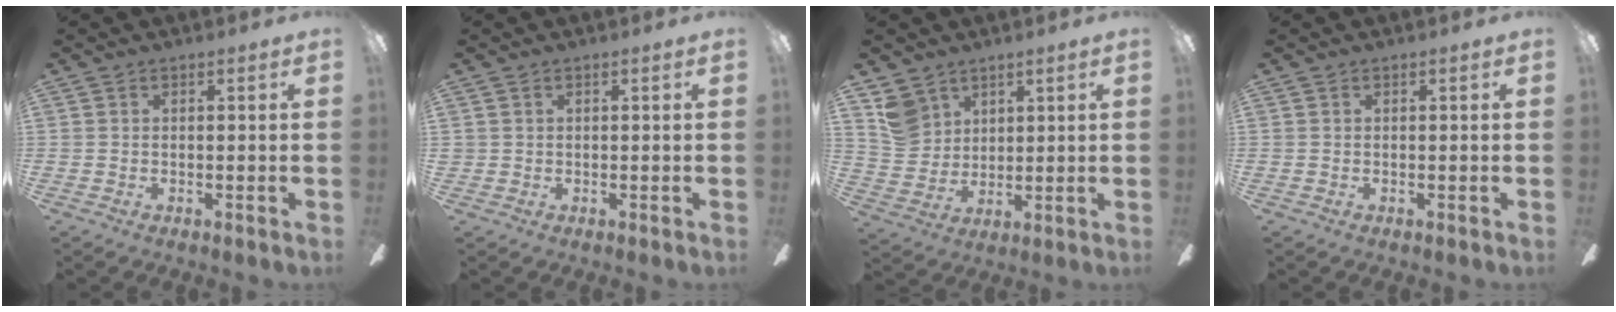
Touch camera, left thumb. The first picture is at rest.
{"total": 0.6, "force": [0.0, 0.6, -0.1], "torque": [0.002, 0.002, -0.001]}
{"total": 8.6, "force": [4.9, 6.7, 2.2], "torque": [-0.046, -0.013, 0.100]}
{"total": 0.0}